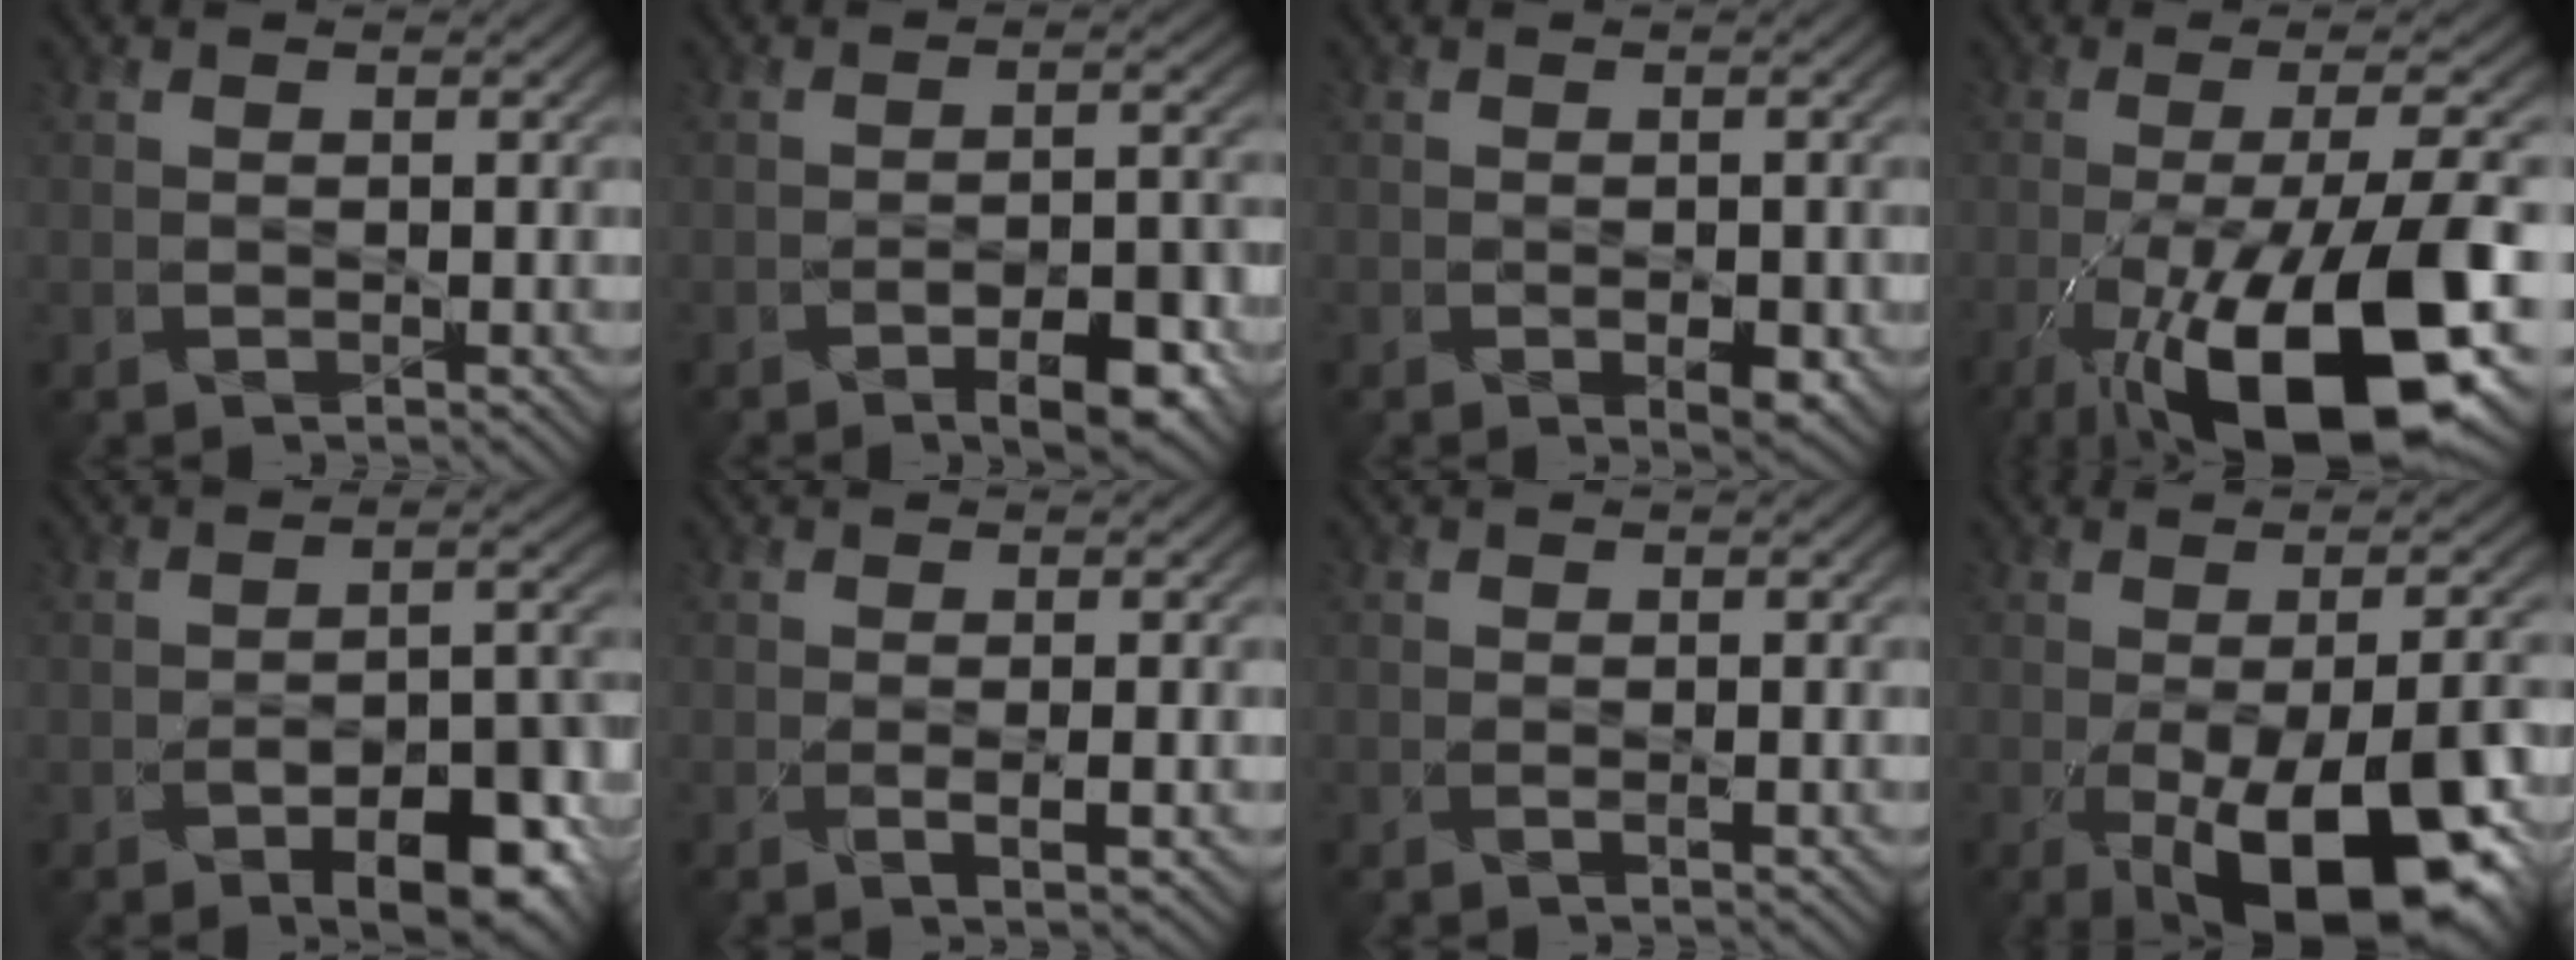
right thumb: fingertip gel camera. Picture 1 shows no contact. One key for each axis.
{"total": 6.2, "fx": -3.4, "fy": 2.3, "fz": 4.6, "tx": -0.060, "ty": 0.002, "tz": -0.049}
{"total": 3.2, "fx": -1.3, "fy": 1.5, "fz": 2.4, "tx": -0.037, "ty": -0.009, "tz": -0.018}
{"total": 18.8, "fx": -7.9, "fy": 5.5, "fz": 16.2, "tx": -0.245, "ty": -0.012, "tz": -0.134}
{"total": 10.1, "fx": -5.2, "fy": 4.4, "fz": 7.4, "tx": -0.095, "ty": -0.011, "tz": -0.076}
{"total": 1.6, "fx": -0.3, "fy": 0.1, "fz": 1.5, "tx": -0.029, "ty": -0.001, "tz": -0.006}
{"total": 0.6, "fx": -0.3, "fy": 0.0, "fz": 0.6, "tx": -0.008, "ty": 0.000, "tz": -0.006}
{"total": 16.6, "fx": -6.3, "fy": 6.7, "fz": 13.8, "tx": -0.181, "ty": -0.021, "tz": -0.080}